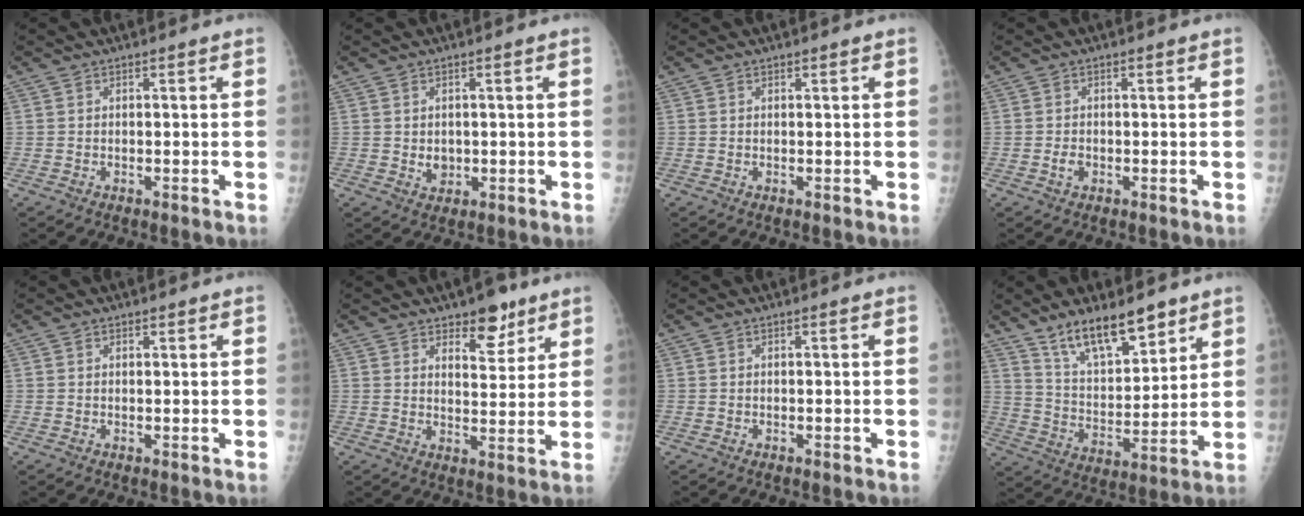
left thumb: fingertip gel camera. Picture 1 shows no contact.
{"total": 2.5, "force": [0.1, 2.1, 1.3], "torque": [-0.011, -0.002, 0.008]}
{"total": 0.0}
{"total": 1.7, "force": [-0.5, 1.3, 1.0], "torque": [-0.014, 0.002, -0.009]}
{"total": 0.6, "force": [0.4, 0.3, 0.2], "torque": [0.000, -0.003, 0.005]}
{"total": 7.7, "force": [5.2, 3.7, 4.3], "torque": [-0.031, -0.034, 0.077]}
{"total": 0.0}
{"total": 13.9, "force": [10.1, 5.2, 8.0], "torque": [-0.104, -0.067, 0.187]}